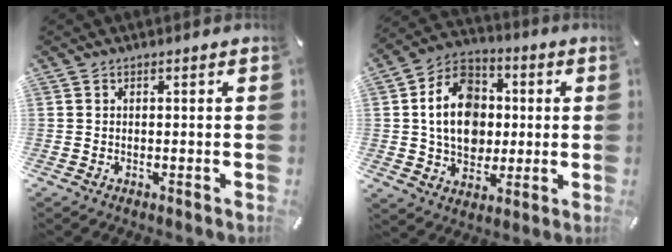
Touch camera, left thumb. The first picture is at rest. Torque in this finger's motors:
{"motor_torque": [0.64, 1.46, 1.49, -1.22, 0.36]}